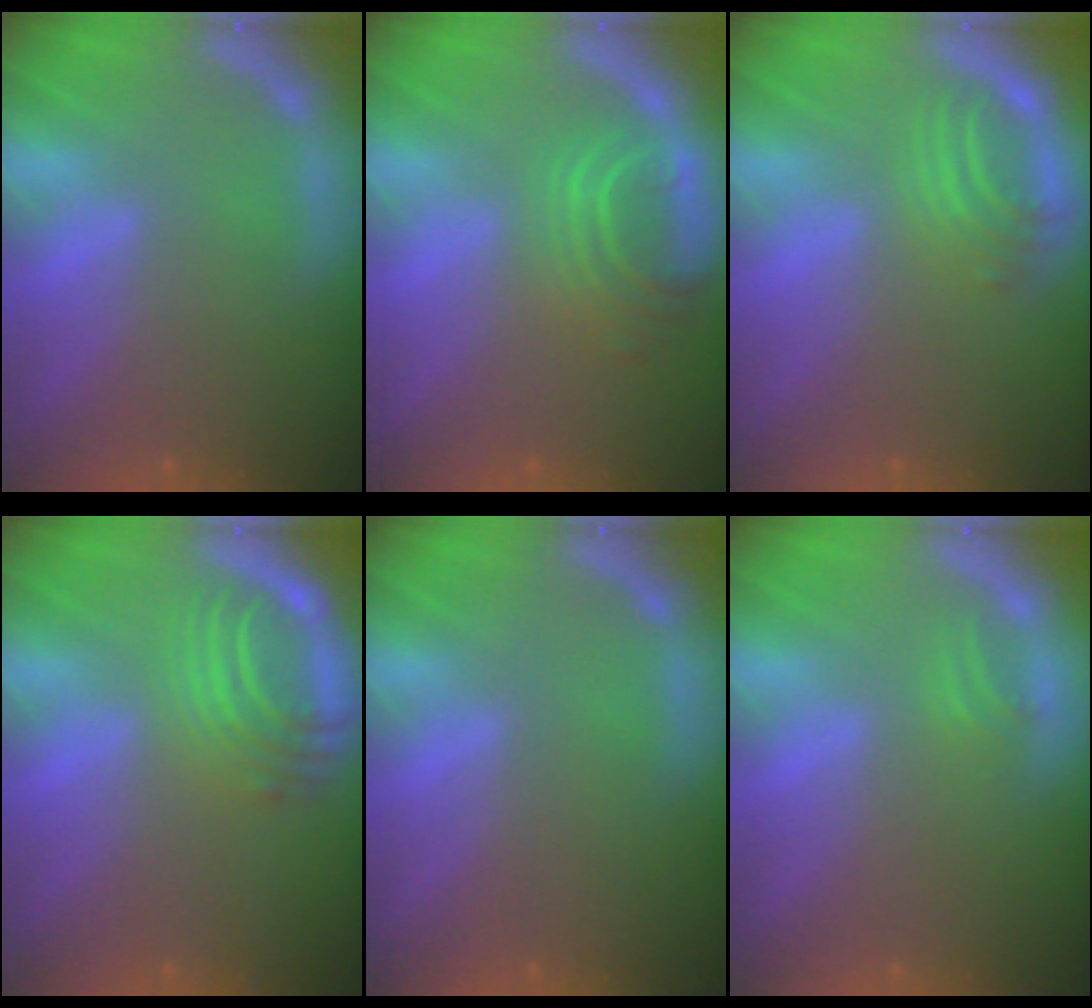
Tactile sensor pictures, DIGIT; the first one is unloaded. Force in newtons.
{"total": 5.0}
{"total": 3.4}
{"total": 6.1}
{"total": 0.0}
{"total": 0.9}